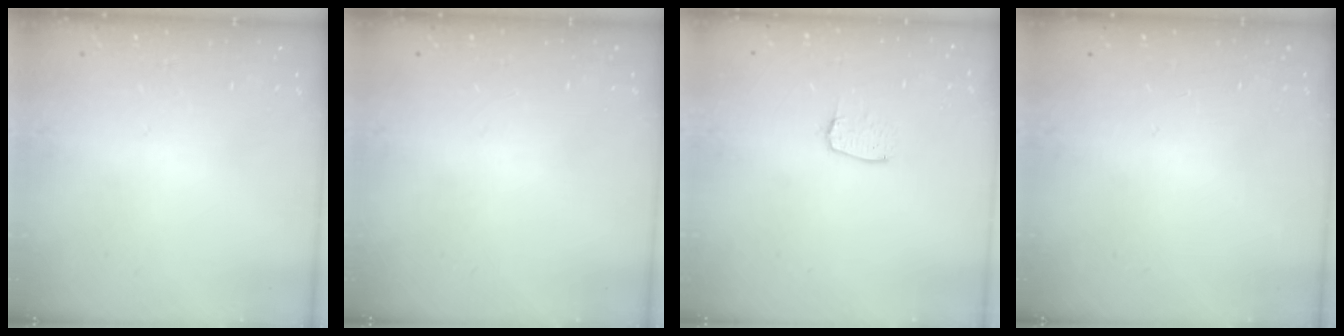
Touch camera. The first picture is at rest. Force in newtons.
{"total": 0.0}
{"total": 6.0, "press": 6.0, "slide": 0.3}
{"total": 0.0}